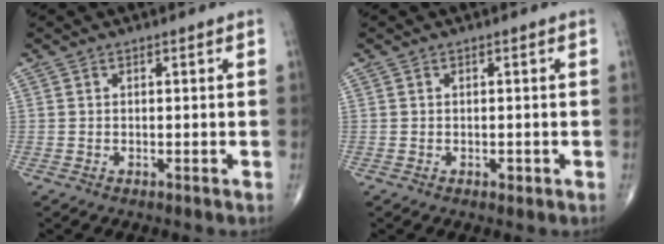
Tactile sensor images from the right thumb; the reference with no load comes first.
{"total": 0.8, "force": [-0.3, 0.6, 0.5], "torque": [-0.004, 0.000, -0.004]}